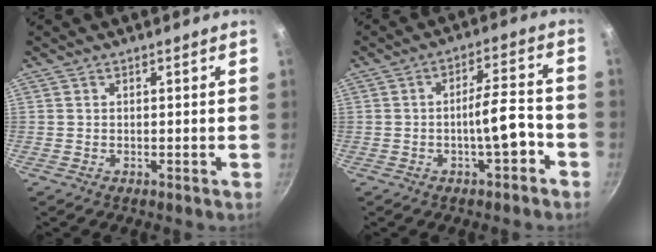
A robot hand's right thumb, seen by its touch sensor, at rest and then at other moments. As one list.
[{"total": 7.5, "force": [-3.3, 2.0, 6.4], "torque": [-0.085, 0.037, -0.046]}]